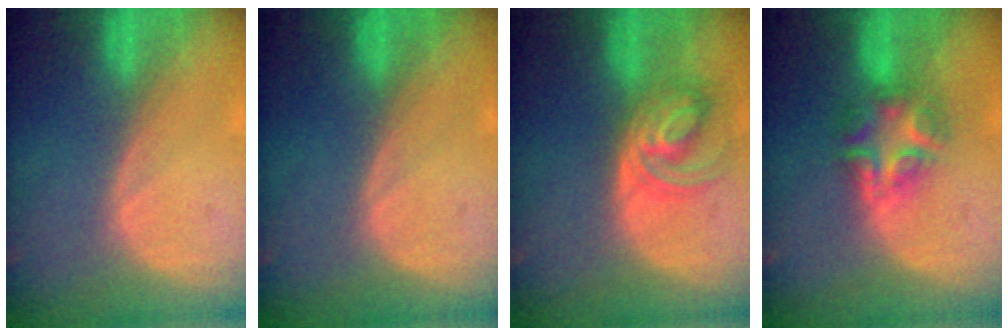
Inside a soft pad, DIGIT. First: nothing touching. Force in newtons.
{"total": 0.0}
{"total": 5.9, "press": 5.9, "slide": 0.2}
{"total": 6.5, "press": 6.1, "slide": 2.3}